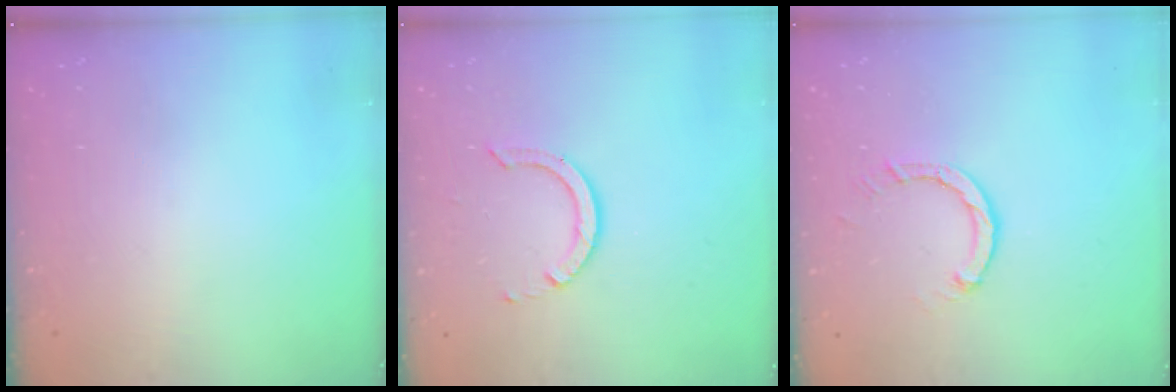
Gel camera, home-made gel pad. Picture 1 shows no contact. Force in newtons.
{"total": 6.3, "press": 6.3, "slide": 0.4}
{"total": 3.0, "press": 3.0, "slide": 0.3}